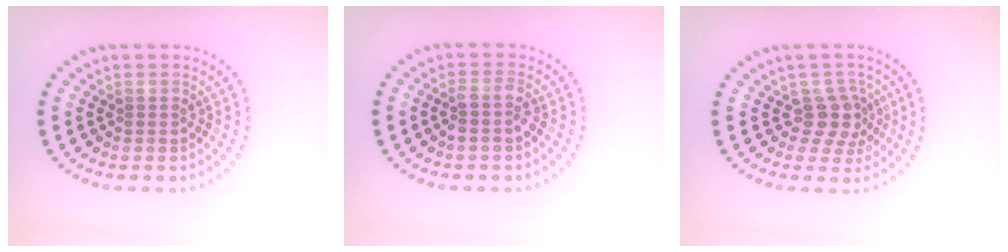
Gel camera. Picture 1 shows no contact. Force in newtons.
{"total": 1.7, "press": 1.4, "slide": 0.9}
{"total": 2.7, "press": 2.0, "slide": 1.8}